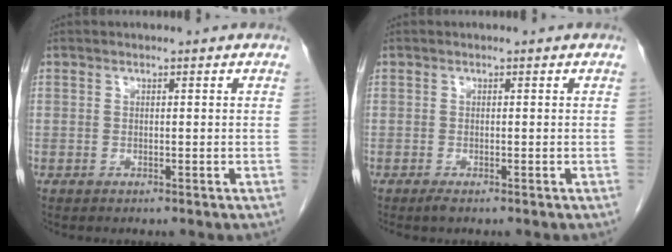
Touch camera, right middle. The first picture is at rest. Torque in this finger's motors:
{"motor_torque": [0.38, -0.01, 0.03, 0.02]}